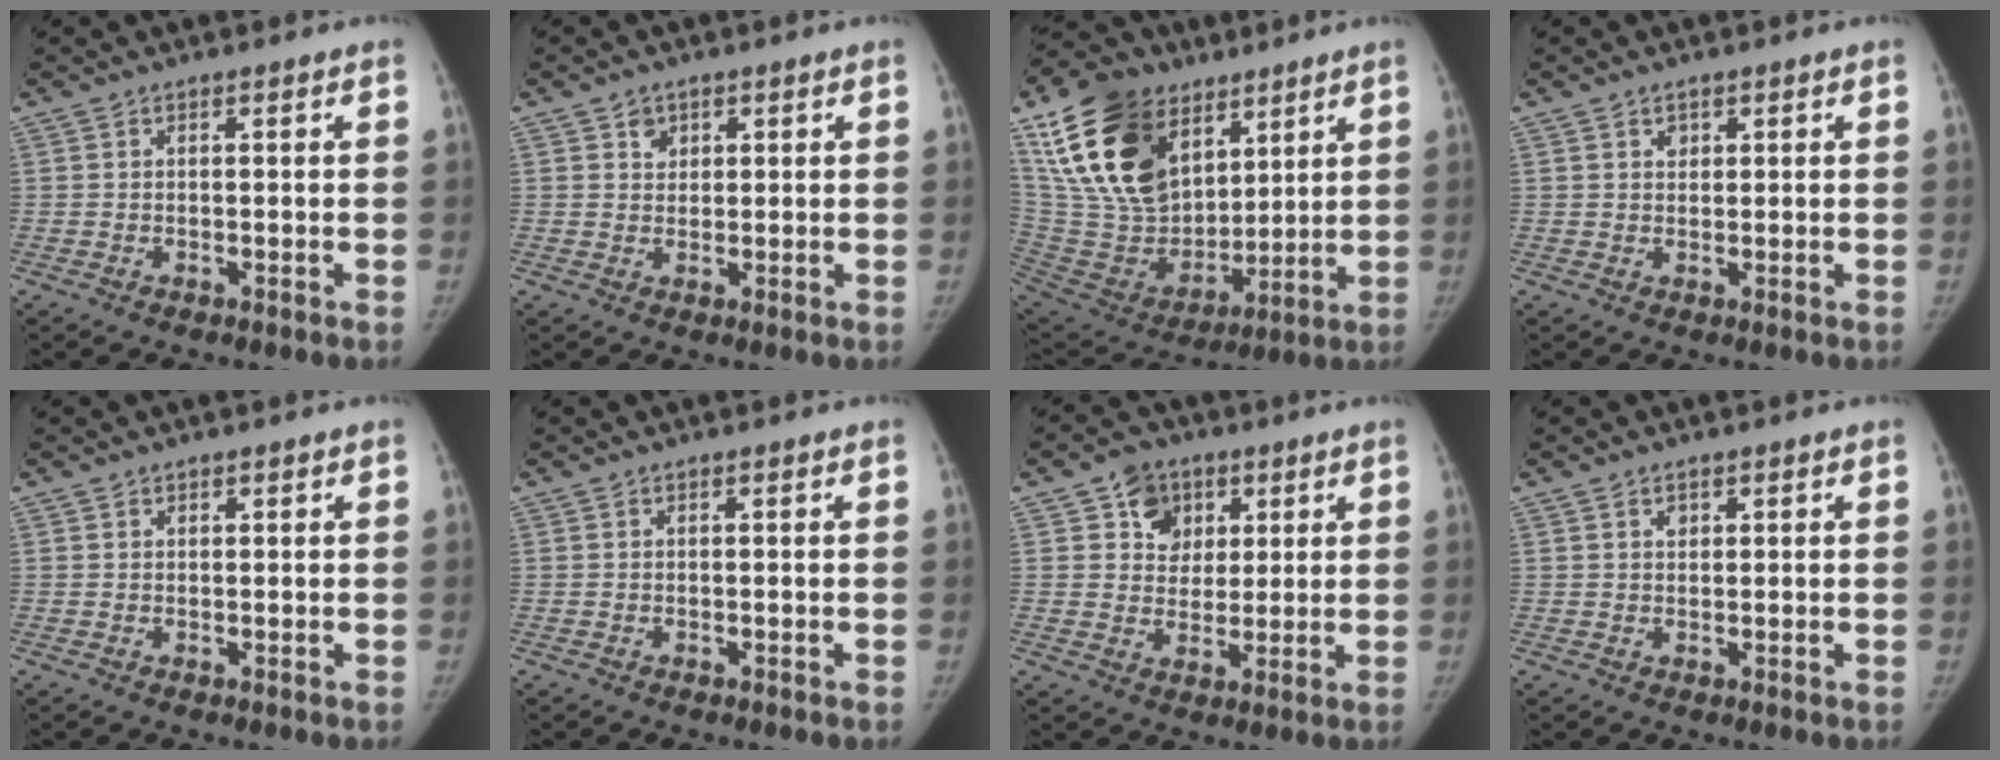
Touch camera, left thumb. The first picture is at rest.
{"total": 2.6, "force": [1.3, 2.2, 0.6], "torque": [0.008, -0.007, 0.018]}
{"total": 26.3, "force": [12.9, 16.9, 15.5], "torque": [-0.278, -0.029, 0.248]}
{"total": 1.8, "force": [1.0, 1.4, 0.6], "torque": [0.005, -0.006, 0.014]}
{"total": 0.8, "force": [0.5, 0.6, 0.0], "torque": [0.010, -0.002, 0.004]}
{"total": 0.0}
{"total": 8.1, "force": [3.4, 6.9, 2.6], "torque": [-0.003, -0.007, 0.052]}
{"total": 1.6, "force": [0.9, 1.2, 0.6], "torque": [0.002, -0.005, 0.013]}